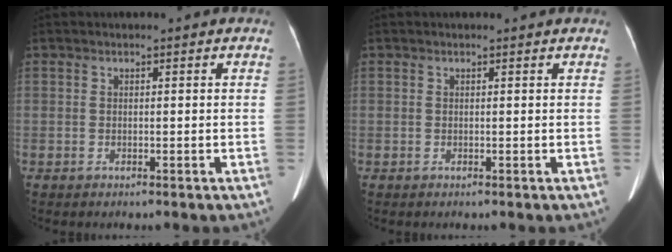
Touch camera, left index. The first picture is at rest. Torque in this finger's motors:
{"motor_torque": [0.13, -0.01, -0.02, -0.01]}